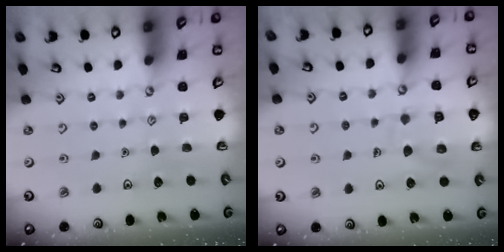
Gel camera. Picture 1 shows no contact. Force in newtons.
{"total": 10.5, "press": 10.5, "slide": 1.0}